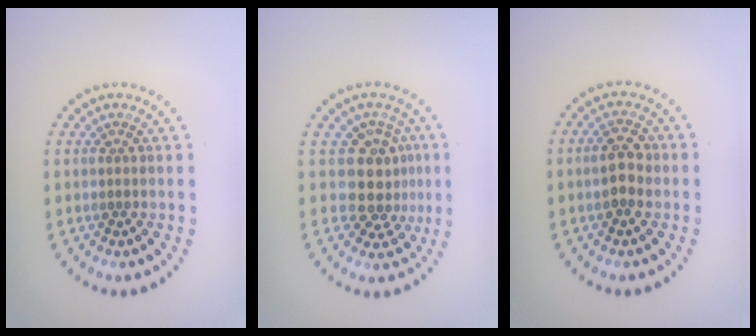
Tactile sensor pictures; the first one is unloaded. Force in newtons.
{"total": 3.8, "press": 3.1, "slide": 2.2}
{"total": 2.7, "press": 2.6, "slide": 0.3}